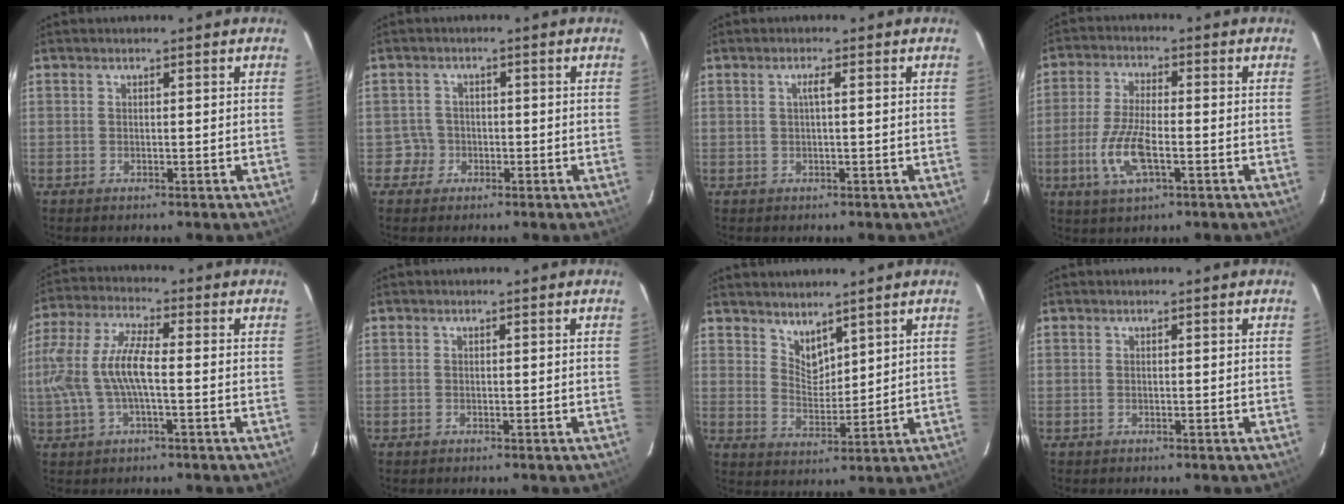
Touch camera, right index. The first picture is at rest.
{"total": 2.8, "force": [-1.0, 2.6, -0.5], "torque": [0.014, 0.021, -0.016]}
{"total": 1.2, "force": [0.2, -0.2, 1.2], "torque": [-0.022, 0.002, 0.001]}
{"total": 9.2, "force": [-3.0, 3.1, 8.2], "torque": [-0.176, -0.005, -0.059]}
{"total": 11.4, "force": [-1.2, 3.5, 10.7], "torque": [-0.225, 0.006, -0.021]}
{"total": 0.0}
{"total": 5.1, "force": [4.3, 2.1, 1.6], "torque": [-0.019, -0.004, 0.084]}
{"total": 0.0}